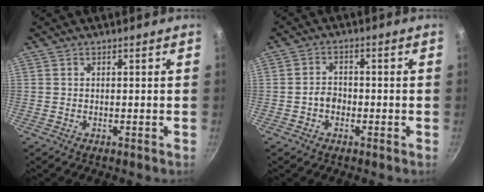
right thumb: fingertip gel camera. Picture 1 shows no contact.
{"total": 3.1, "force": [-1.1, 2.4, 1.7], "torque": [-0.015, 0.015, -0.021]}